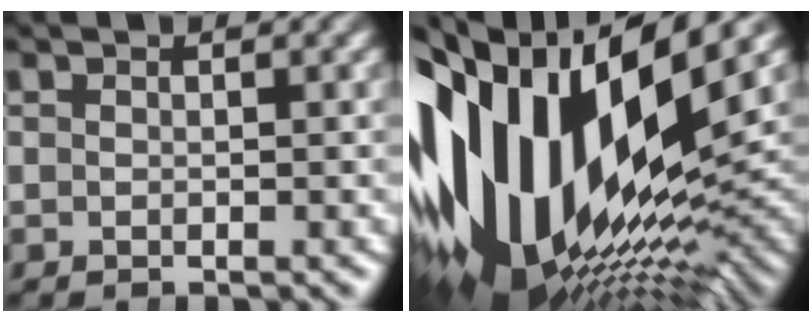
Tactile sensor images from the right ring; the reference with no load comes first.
{"total": 23.2, "force": [-1.6, 15.1, 17.6], "torque": [-0.314, -0.029, -0.009]}